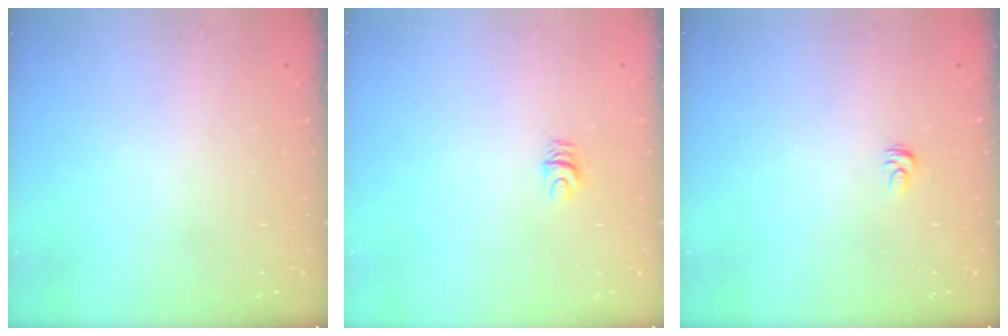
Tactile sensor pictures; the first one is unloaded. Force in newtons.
{"total": 4.6, "press": 4.5, "slide": 0.5}
{"total": 2.7, "press": 2.7, "slide": 0.2}